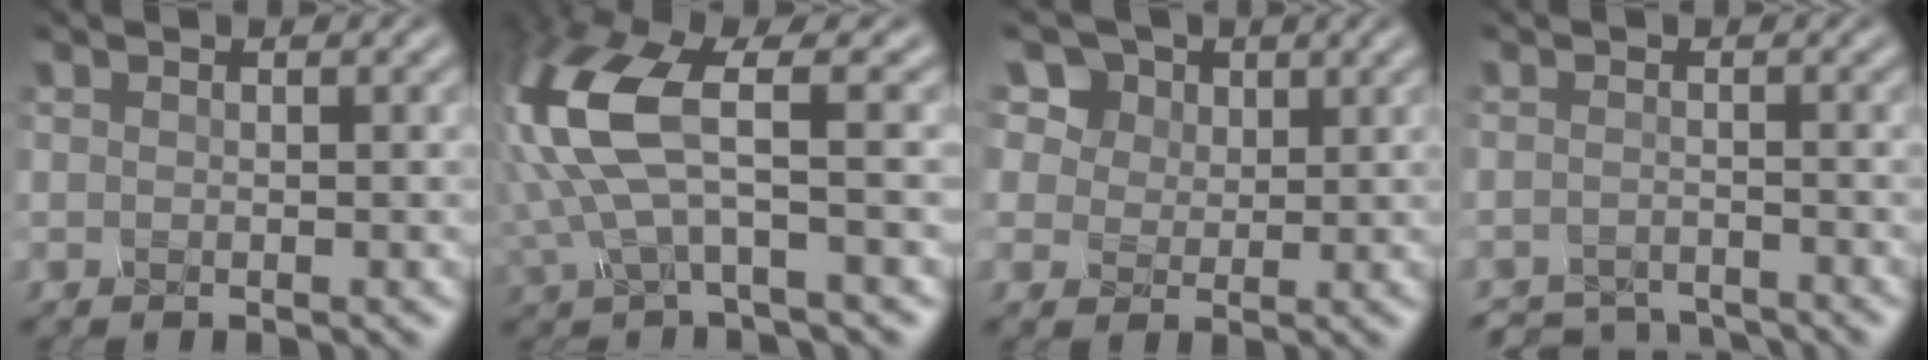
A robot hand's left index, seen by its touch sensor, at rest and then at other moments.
{"total": 6.5, "force": [1.3, 1.3, 6.2], "torque": [-0.180, 0.013, 0.033]}
{"total": 6.6, "force": [4.6, 4.4, 1.9], "torque": [-0.073, 0.020, 0.065]}
{"total": 3.9, "force": [-3.7, -0.6, -1.2], "torque": [0.006, -0.008, -0.052]}